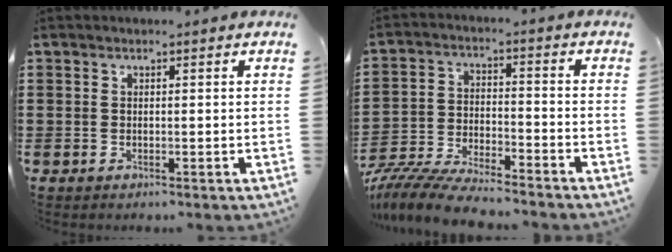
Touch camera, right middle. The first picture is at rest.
{"total": 7.7, "force": [-7.4, 0.5, 2.0], "torque": [-0.041, 0.004, -0.146]}